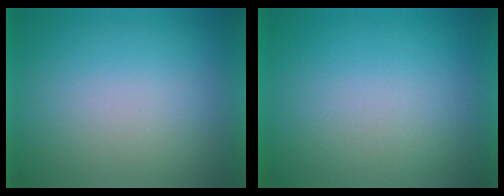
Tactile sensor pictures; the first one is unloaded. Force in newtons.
{"total": 0.0}